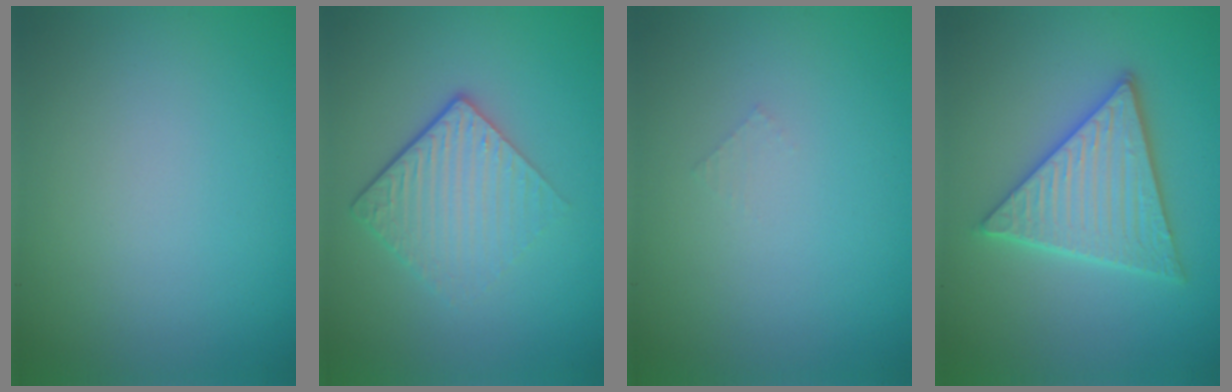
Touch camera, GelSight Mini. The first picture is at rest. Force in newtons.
{"total": 4.4, "press": 2.9, "slide": 3.4}
{"total": 0.5, "press": 0.5, "slide": 0.1}
{"total": 5.6, "press": 5.6, "slide": 0.7}